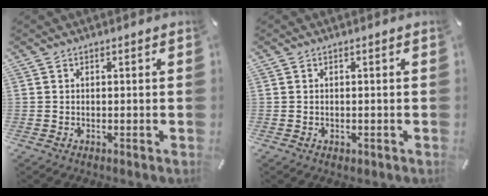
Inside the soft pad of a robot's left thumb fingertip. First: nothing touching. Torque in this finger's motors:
{"motor_torque": [0.26, 0.03, -0.05, 0.14, -0.02]}